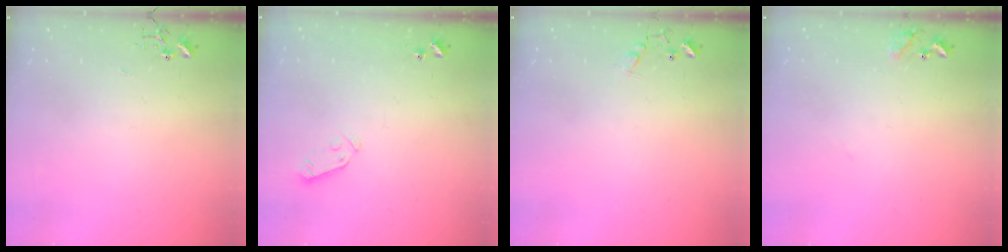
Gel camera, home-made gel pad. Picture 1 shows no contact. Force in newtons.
{"total": 3.9, "press": 3.8, "slide": 0.9}
{"total": 6.7, "press": 6.7, "slide": 0.4}
{"total": 8.4, "press": 8.4, "slide": 0.5}